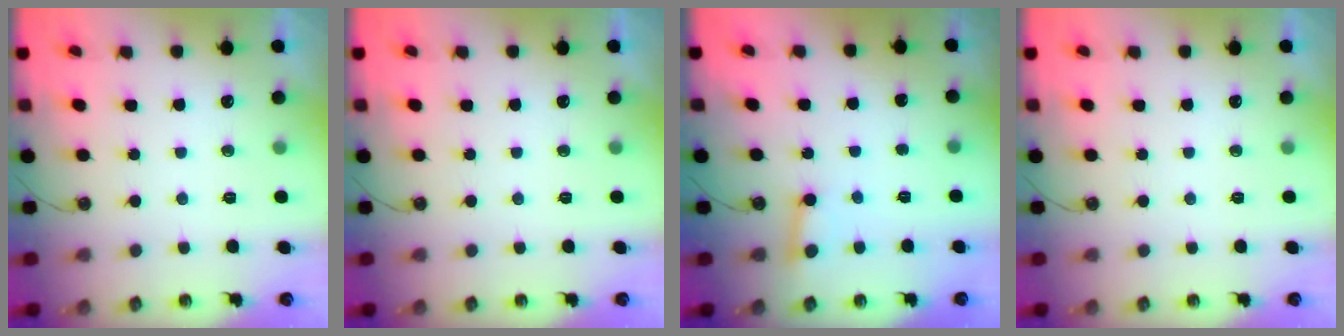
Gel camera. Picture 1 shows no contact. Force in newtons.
{"total": 0.0}
{"total": 2.6, "press": 2.6, "slide": 0.2}
{"total": 0.0}